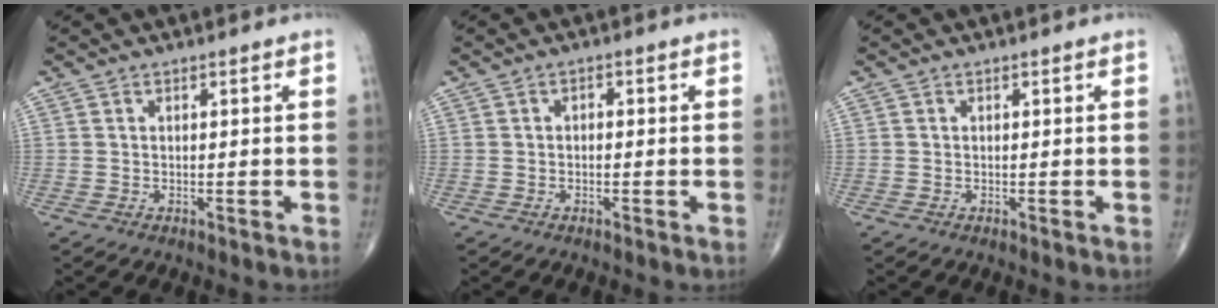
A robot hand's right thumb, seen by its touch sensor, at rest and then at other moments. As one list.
[{"total": 1.0, "force": [-0.2, 0.7, 0.7], "torque": [-0.004, 0.005, -0.006]}, {"total": 0.0}]